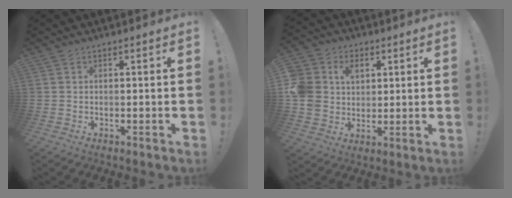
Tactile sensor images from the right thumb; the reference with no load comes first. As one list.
[{"total": 11.2, "force": [3.0, 9.6, 4.7], "torque": [-0.109, -0.015, 0.060]}]